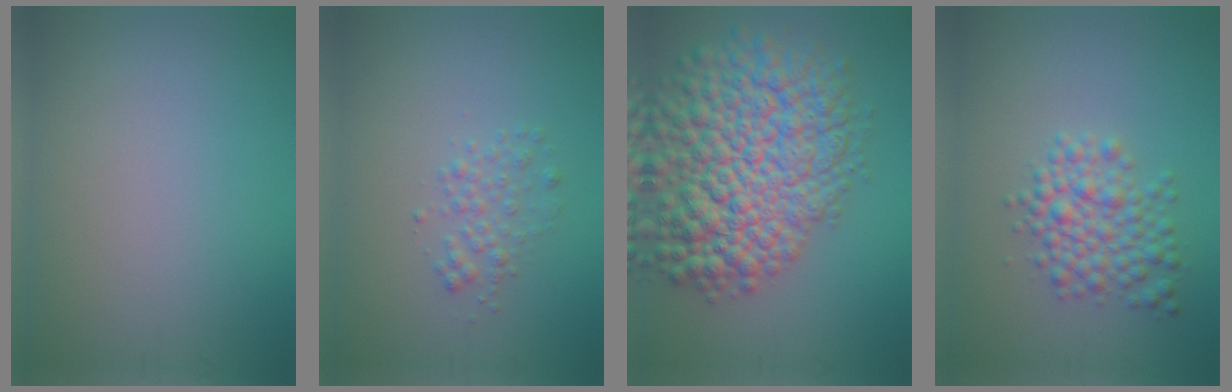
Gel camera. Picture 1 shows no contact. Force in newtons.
{"total": 1.7, "press": 1.7, "slide": 0.0}
{"total": 12.4, "press": 12.4, "slide": 0.5}
{"total": 4.1, "press": 4.1, "slide": 0.1}